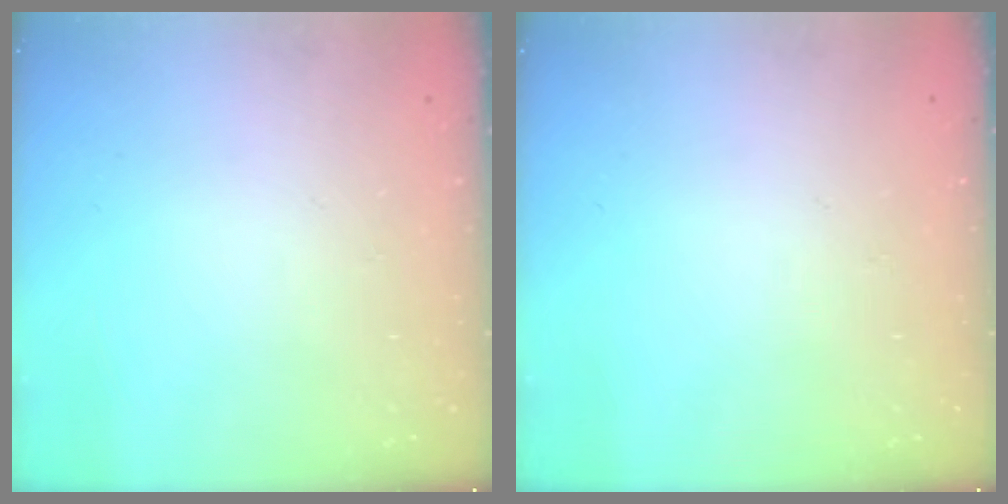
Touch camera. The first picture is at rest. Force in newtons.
{"total": 0.0}